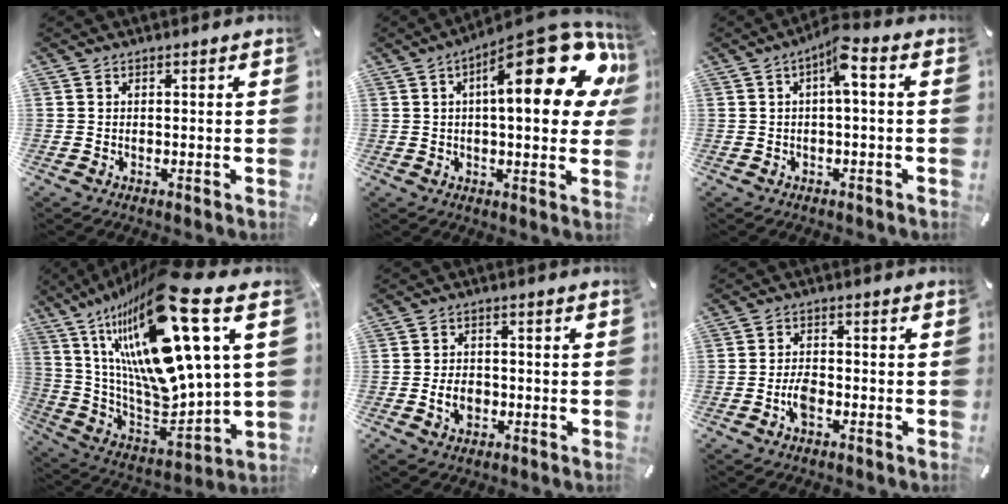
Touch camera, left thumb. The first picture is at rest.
{"total": 24.7, "force": [8.6, 8.6, 21.5], "torque": [-0.295, -0.046, 0.134]}
{"total": 5.7, "force": [0.7, 1.5, 5.5], "torque": [-0.098, 0.006, 0.009]}
{"total": 27.1, "force": [12.6, 8.5, 22.4], "torque": [-0.422, -0.107, 0.202]}
{"total": 5.2, "force": [-1.4, 3.8, 3.2], "torque": [-0.070, 0.004, -0.027]}
{"total": 4.2, "force": [-2.0, 2.2, 3.0], "torque": [-0.062, 0.006, -0.039]}